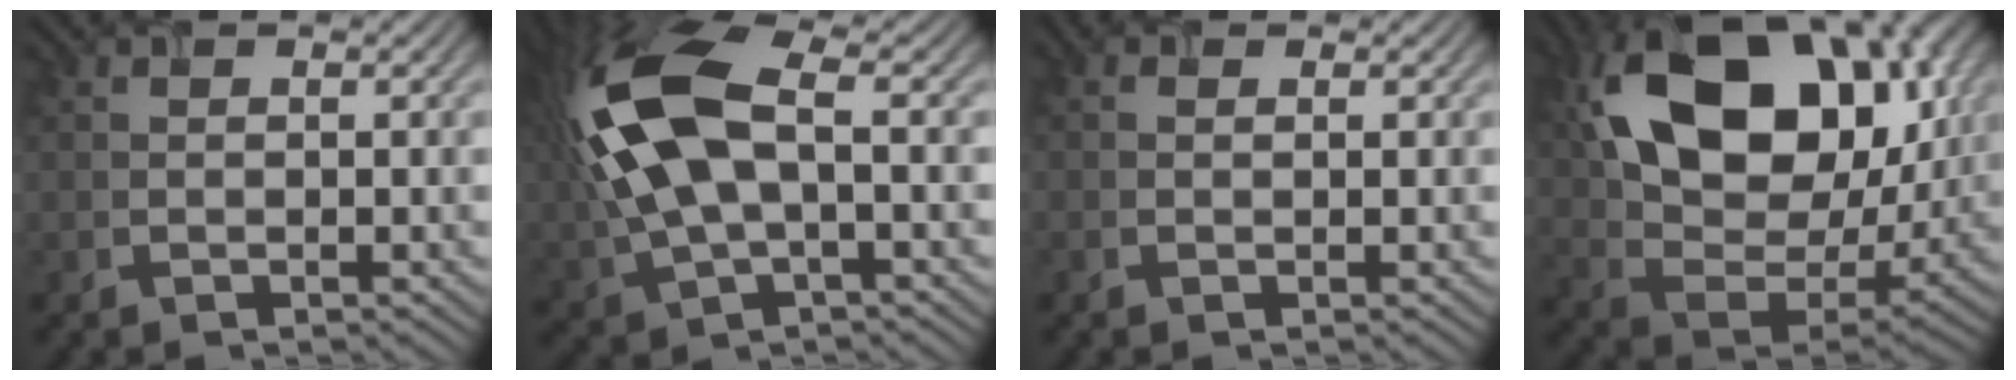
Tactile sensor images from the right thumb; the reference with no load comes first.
{"total": 14.6, "force": [1.7, 7.3, 12.6], "torque": [-0.314, 0.004, 0.030]}
{"total": 0.0}
{"total": 18.5, "force": [6.0, 12.4, 12.4], "torque": [-0.249, 0.004, 0.119]}